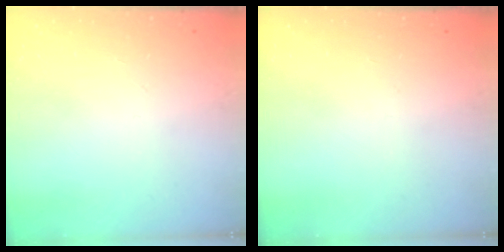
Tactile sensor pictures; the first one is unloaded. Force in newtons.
{"total": 0.0}